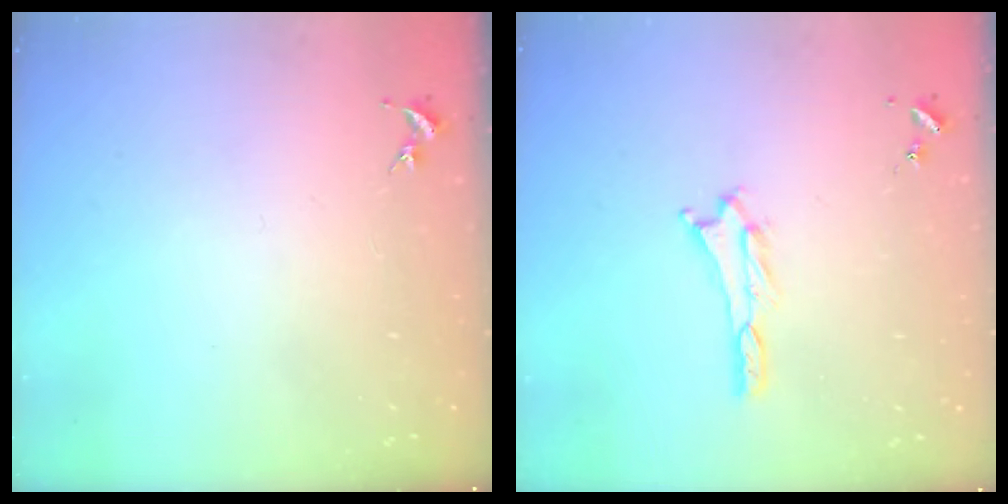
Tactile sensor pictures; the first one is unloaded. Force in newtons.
{"total": 0.7, "press": 0.7, "slide": 0.2}